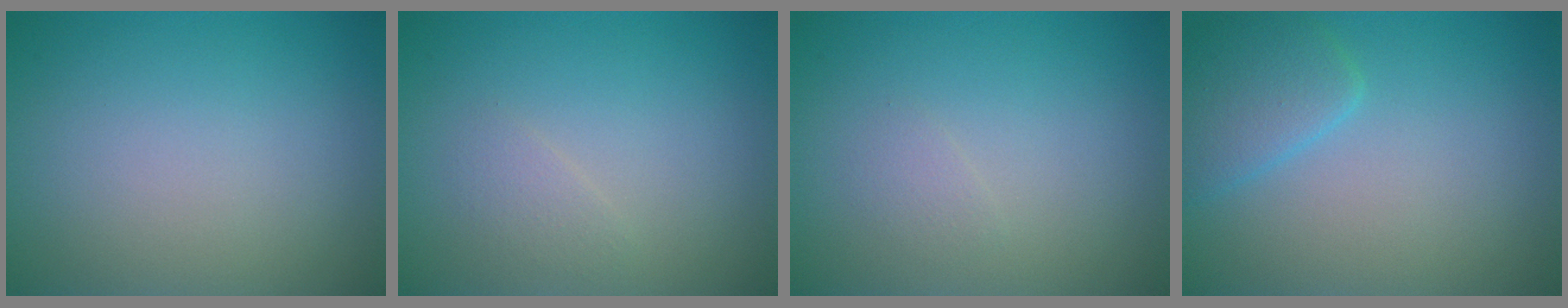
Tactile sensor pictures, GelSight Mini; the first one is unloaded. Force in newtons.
{"total": 1.0, "press": 1.0, "slide": 0.1}
{"total": 0.8, "press": 0.8, "slide": 0.0}
{"total": 2.9, "press": 2.9, "slide": 0.2}